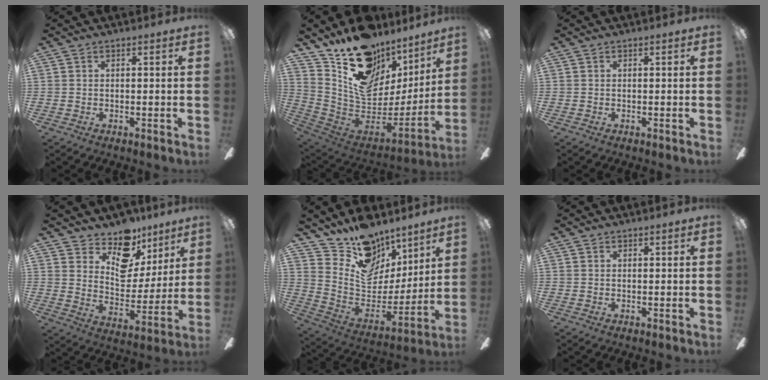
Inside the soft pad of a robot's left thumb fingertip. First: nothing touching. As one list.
[{"total": 16.1, "force": [11.0, 9.8, 6.4], "torque": [-0.102, -0.106, 0.205]}, {"total": 0.0}, {"total": 15.5, "force": [12.8, 7.0, 5.4], "torque": [-0.092, -0.118, 0.224]}, {"total": 15.7, "force": [11.8, 9.4, 4.3], "torque": [-0.081, -0.104, 0.218]}, {"total": 0.6, "force": [0.4, 0.4, 0.0], "torque": [0.001, 0.002, 0.008]}]